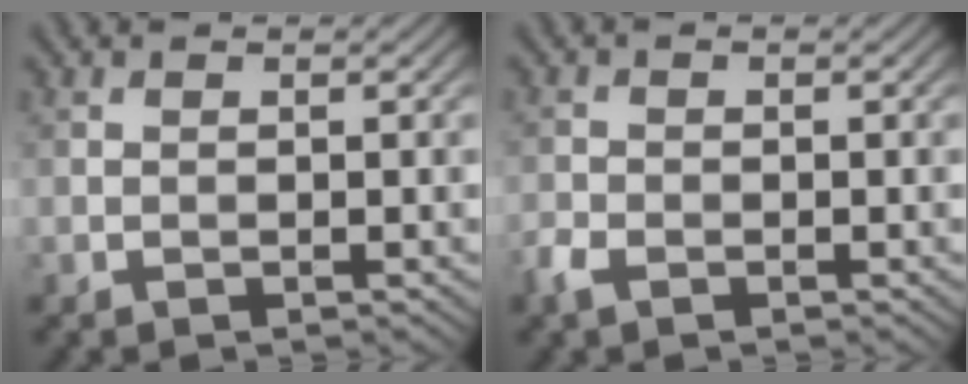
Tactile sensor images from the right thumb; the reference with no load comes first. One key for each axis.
{"total": 2.1, "fx": -1.4, "fy": 1.1, "fz": 1.1, "tx": -0.032, "ty": -0.004, "tz": -0.036}